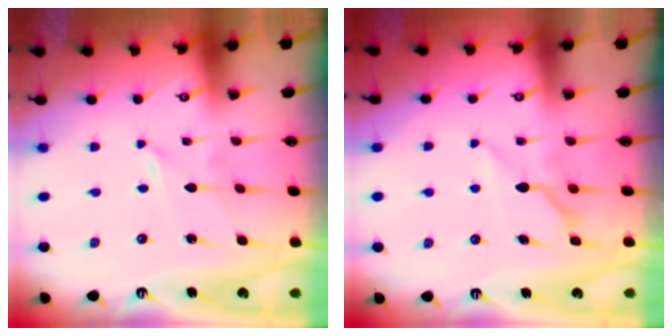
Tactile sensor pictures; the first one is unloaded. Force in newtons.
{"total": 6.2, "press": 6.2, "slide": 0.6}